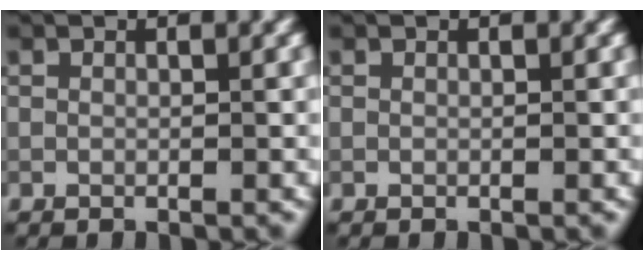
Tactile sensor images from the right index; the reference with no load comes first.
{"total": 0.0}